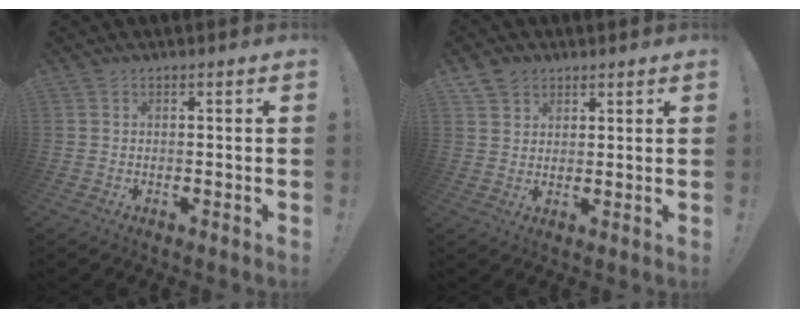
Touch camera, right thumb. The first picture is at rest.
{"total": 4.5, "force": [3.0, 3.4, 0.7], "torque": [-0.012, -0.013, 0.057]}